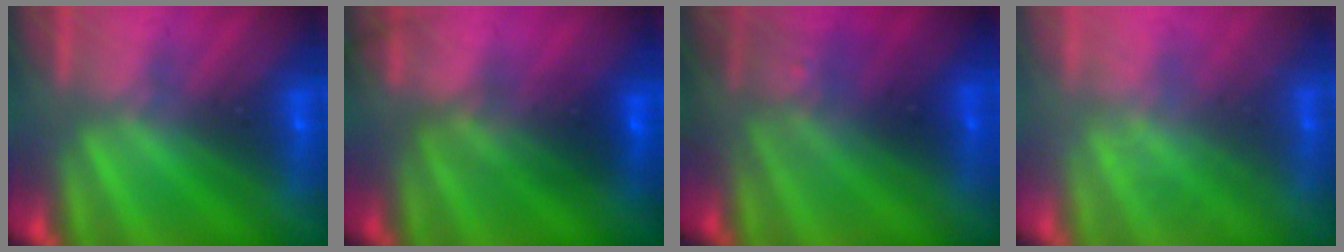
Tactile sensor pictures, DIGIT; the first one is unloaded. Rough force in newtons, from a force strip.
{"total": 7.9}
{"total": 2.7}
{"total": 1.8}